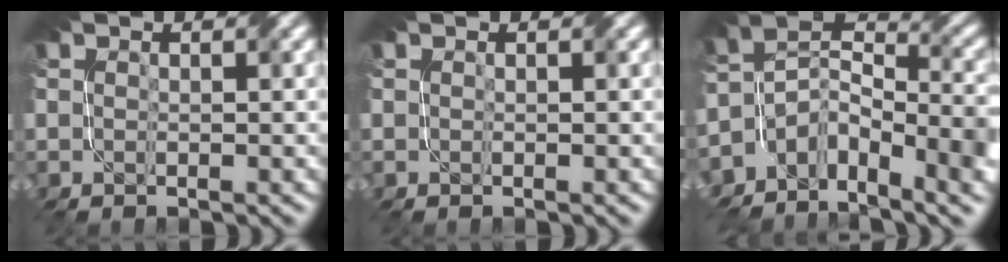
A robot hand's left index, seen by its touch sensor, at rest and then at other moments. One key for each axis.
{"total": 0.0}
{"total": 8.4, "fx": -4.3, "fy": 4.0, "fz": 6.1, "tx": -0.088, "ty": 0.005, "tz": -0.091}